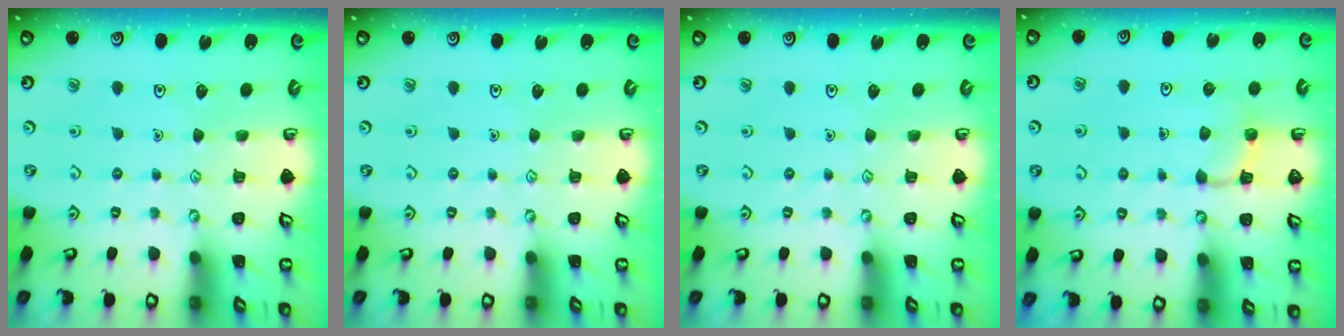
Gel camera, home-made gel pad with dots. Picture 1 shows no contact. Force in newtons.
{"total": 0.0}
{"total": 0.0}
{"total": 3.5, "press": 3.4, "slide": 0.8}